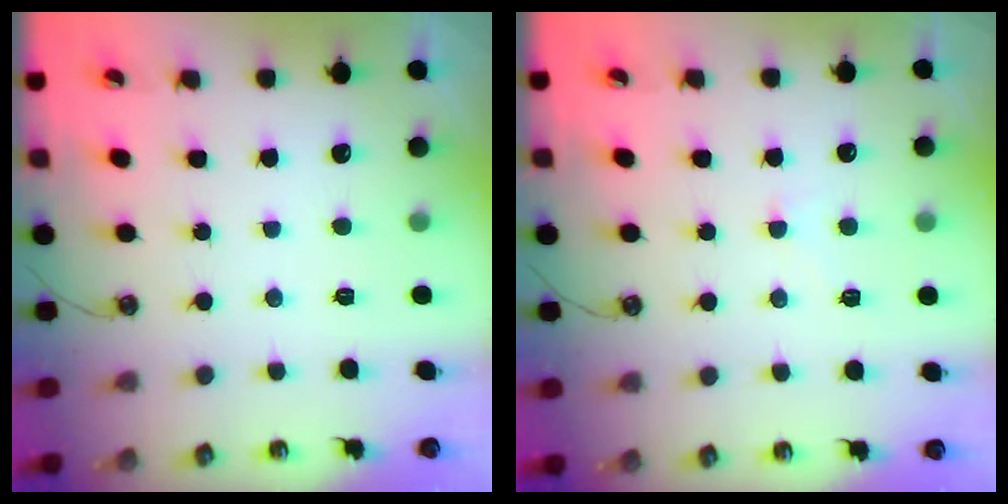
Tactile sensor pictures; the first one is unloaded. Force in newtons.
{"total": 0.6, "press": 0.4, "slide": 0.5}